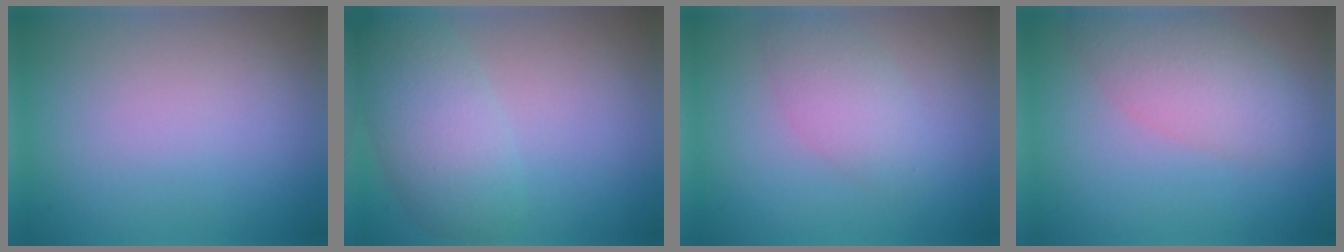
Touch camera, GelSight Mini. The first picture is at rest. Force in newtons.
{"total": 4.8, "press": 4.8, "slide": 0.1}
{"total": 2.8, "press": 2.8, "slide": 0.1}
{"total": 4.4, "press": 4.4, "slide": 0.2}